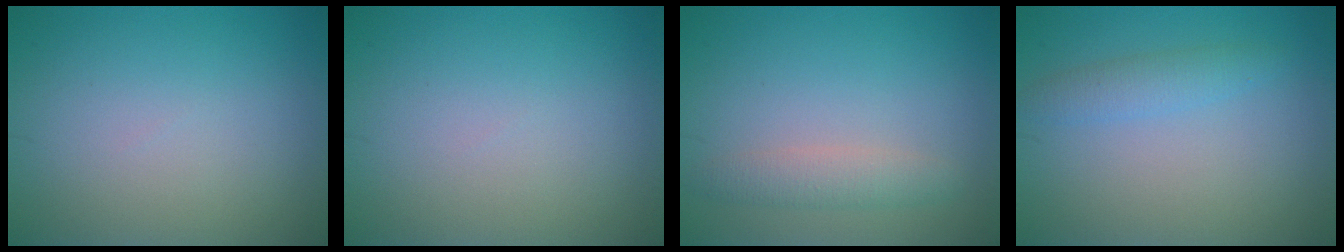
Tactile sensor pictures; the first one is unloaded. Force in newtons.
{"total": 0.0}
{"total": 2.1, "press": 2.1, "slide": 0.0}
{"total": 2.0, "press": 1.9, "slide": 0.2}